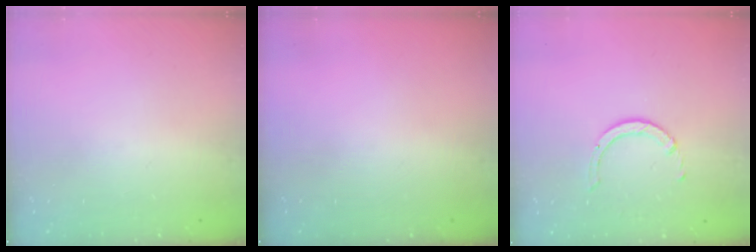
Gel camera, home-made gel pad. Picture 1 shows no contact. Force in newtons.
{"total": 0.0}
{"total": 2.3, "press": 2.3, "slide": 0.3}